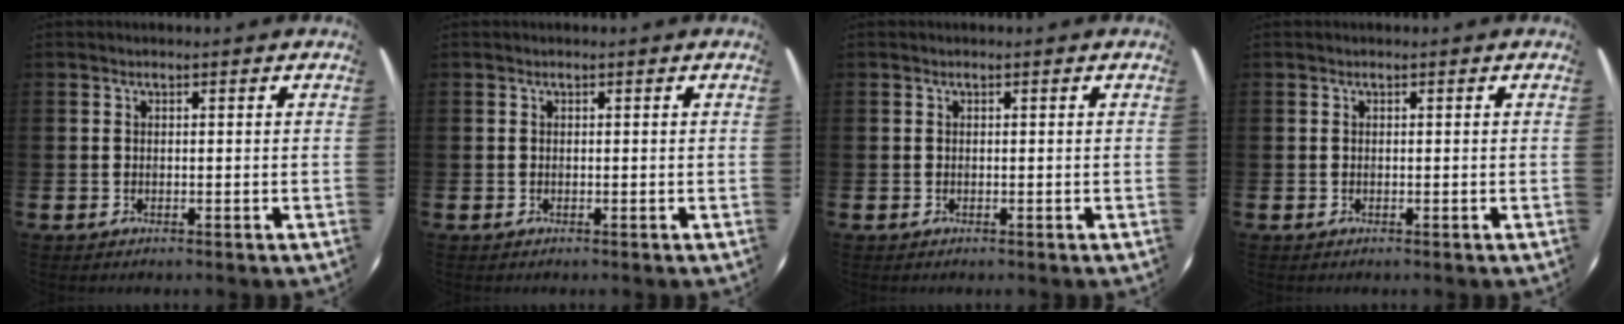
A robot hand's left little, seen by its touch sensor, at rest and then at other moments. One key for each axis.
{"total": 0.0}
{"total": 0.0}
{"total": 0.0}